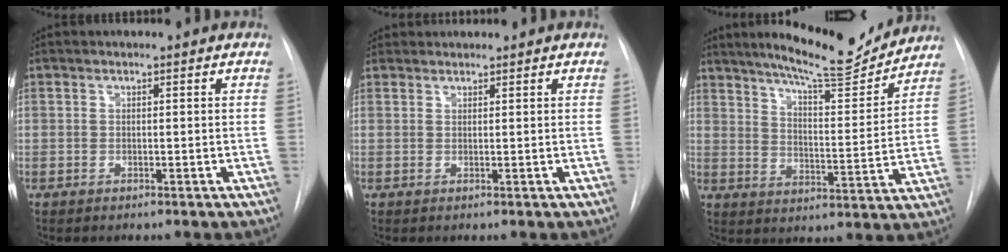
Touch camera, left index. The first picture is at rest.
{"total": 3.1, "force": [2.9, 1.2, 0.2], "torque": [0.001, 0.029, 0.051]}
{"total": 14.3, "force": [13.0, 1.3, 5.7], "torque": [-0.090, -0.020, 0.188]}